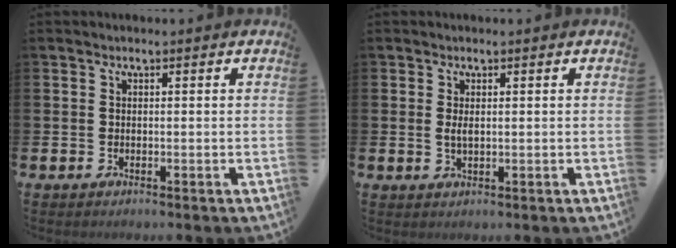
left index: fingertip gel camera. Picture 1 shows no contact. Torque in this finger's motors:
{"motor_torque": [0.38, -0.12, 0.20, 0.08]}